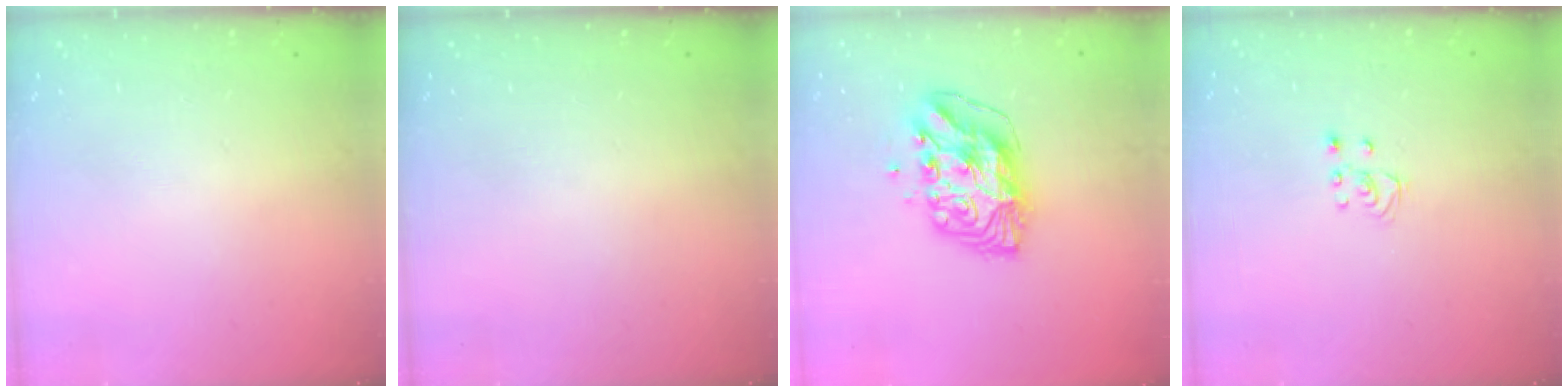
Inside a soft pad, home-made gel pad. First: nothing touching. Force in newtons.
{"total": 0.0}
{"total": 11.2, "press": 11.2, "slide": 1.1}
{"total": 2.5, "press": 2.5, "slide": 0.2}